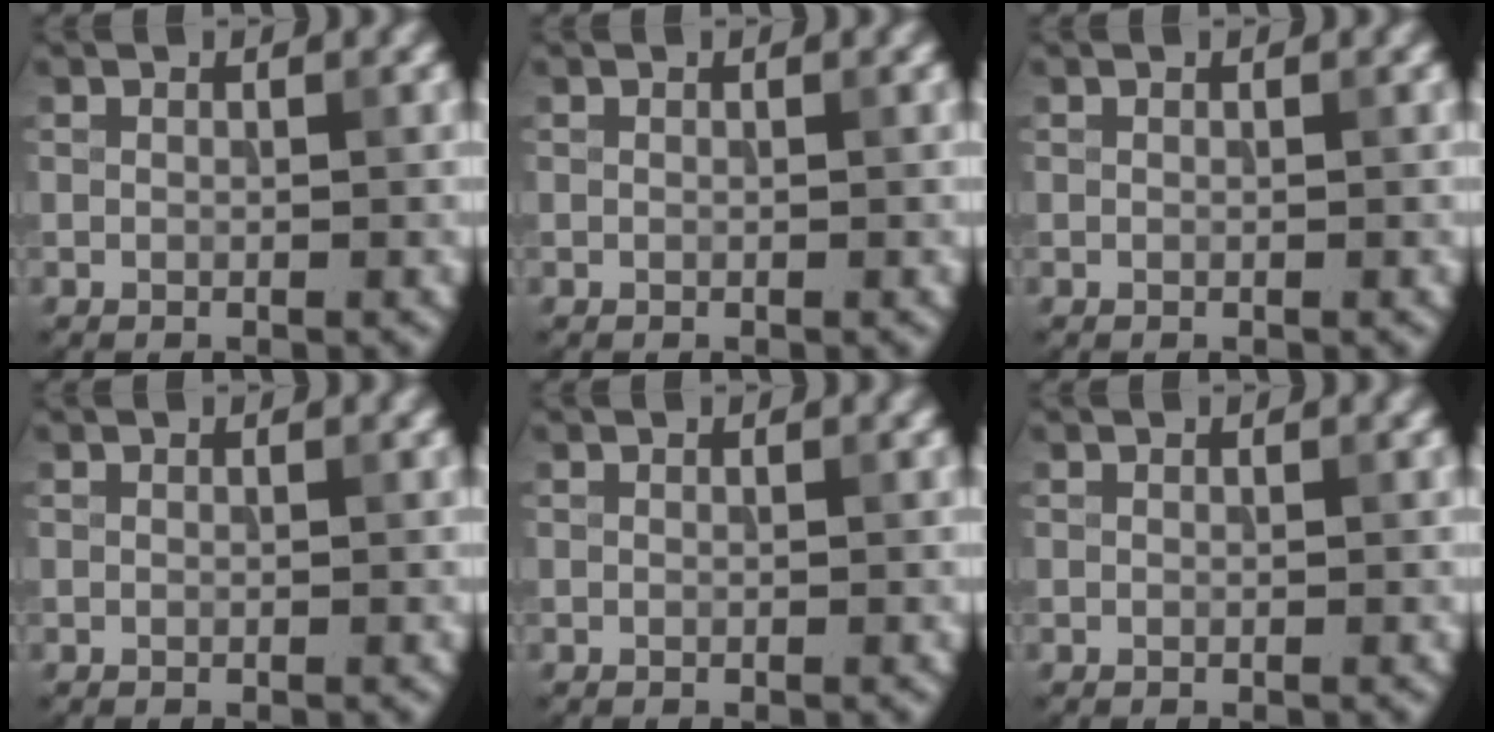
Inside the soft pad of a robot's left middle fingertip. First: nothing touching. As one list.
[{"total": 0.0}, {"total": 0.0}, {"total": 0.0}, {"total": 0.0}, {"total": 0.0}]